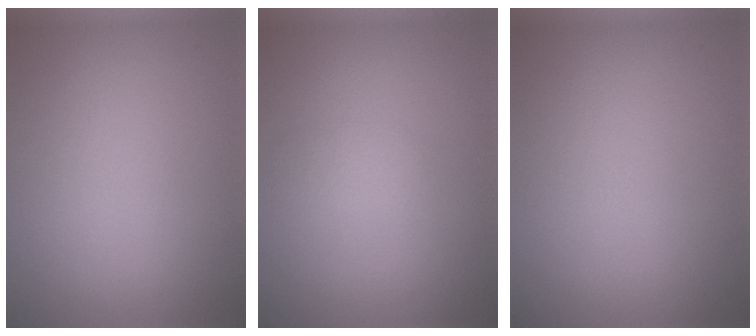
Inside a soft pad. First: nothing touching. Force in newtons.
{"total": 1.1, "press": 1.1, "slide": 0.0}
{"total": 0.0}